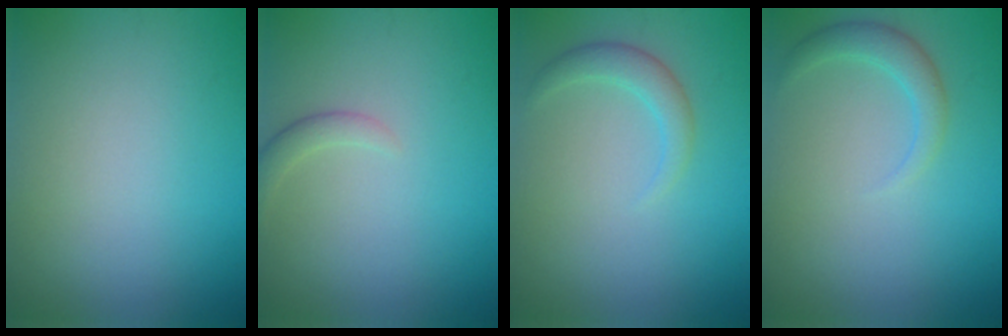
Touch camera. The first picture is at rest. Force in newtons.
{"total": 1.4, "press": 1.4, "slide": 0.1}
{"total": 2.0, "press": 2.0, "slide": 0.2}
{"total": 2.1, "press": 2.1, "slide": 0.1}